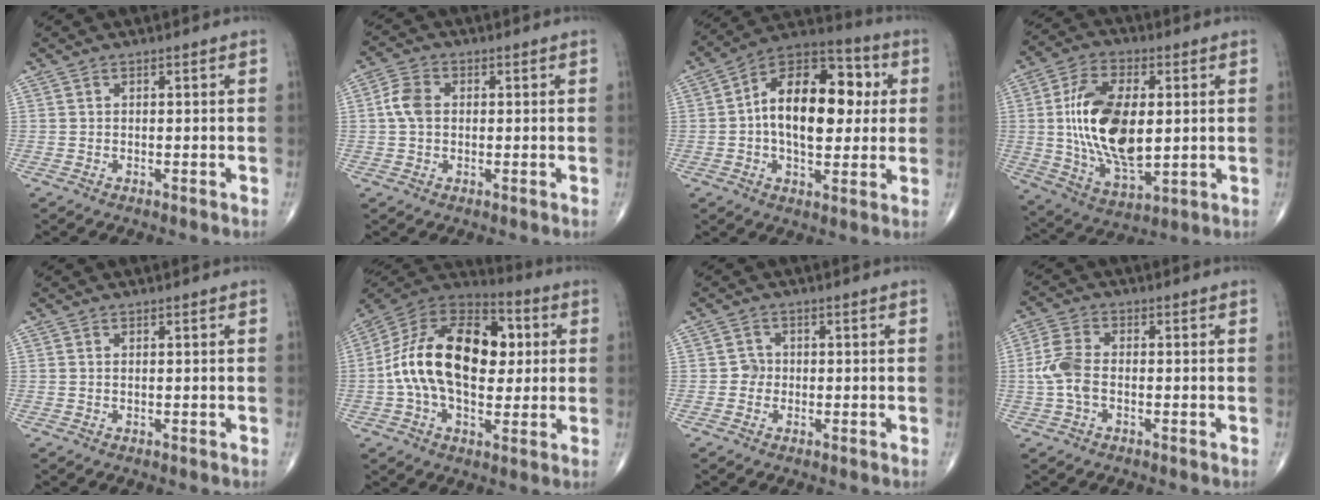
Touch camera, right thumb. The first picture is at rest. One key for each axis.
{"total": 4.8, "fx": 0.3, "fy": 3.5, "fz": 3.3, "tx": -0.067, "ty": 0.011, "tz": -0.001}
{"total": 19.1, "fx": 2.0, "fy": 10.8, "fz": 15.7, "tx": -0.218, "ty": 0.026, "tz": 0.021}
{"total": 18.7, "fx": 1.4, "fy": 9.6, "fz": 15.9, "tx": -0.290, "ty": -0.013, "tz": 0.031}
{"total": 0.0}
{"total": 23.4, "fx": 1.8, "fy": 14.0, "fz": 18.6, "tx": -0.314, "ty": 0.022, "tz": 0.020}
{"total": 1.9, "fx": -0.3, "fy": 1.8, "fz": 0.5, "tx": 0.005, "ty": 0.008, "tz": -0.010}
{"total": 6.2, "fx": -0.8, "fy": 3.5, "fz": 5.0, "tx": -0.124, "ty": 0.015, "tz": -0.022}